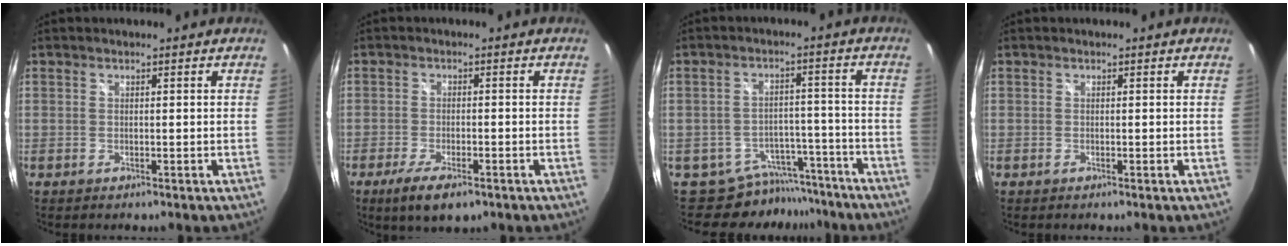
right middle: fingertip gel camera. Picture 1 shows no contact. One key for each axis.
{"total": 6.7, "fx": -4.2, "fy": 2.1, "fz": 4.8, "tx": -0.108, "ty": -0.021, "tz": -0.072}
{"total": 9.4, "fx": -8.2, "fy": 4.7, "fz": 0.4, "tx": -0.007, "ty": 0.029, "tz": -0.107}
{"total": 0.0}